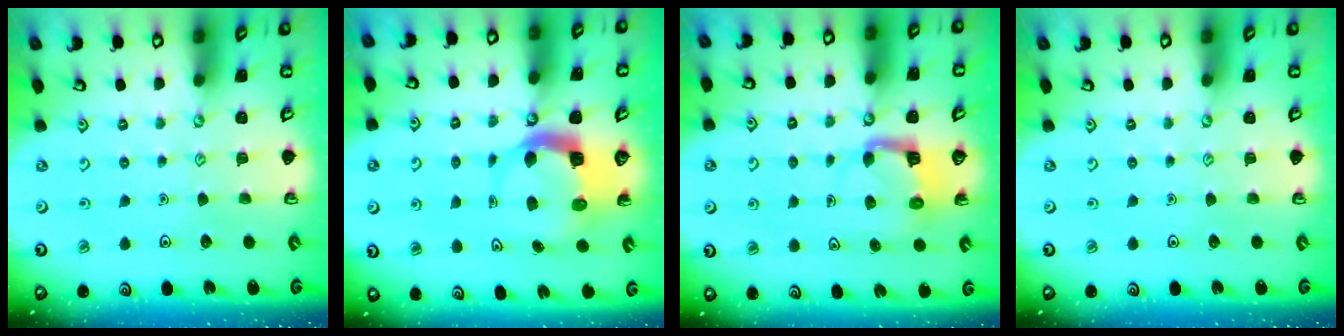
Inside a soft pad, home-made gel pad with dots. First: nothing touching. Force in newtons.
{"total": 5.0, "press": 4.9, "slide": 0.8}
{"total": 4.6, "press": 4.5, "slide": 0.4}
{"total": 0.0}